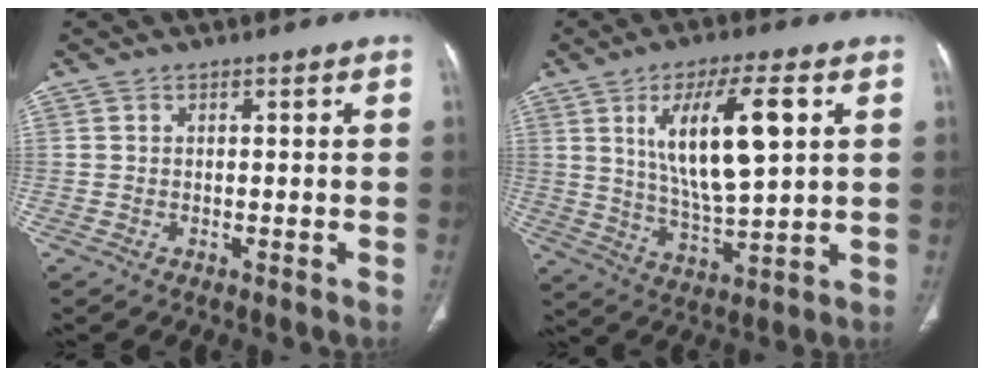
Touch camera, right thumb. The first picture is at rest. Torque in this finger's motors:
{"motor_torque": [-0.08, 1.43, 0.58, 0.59, 0.21]}